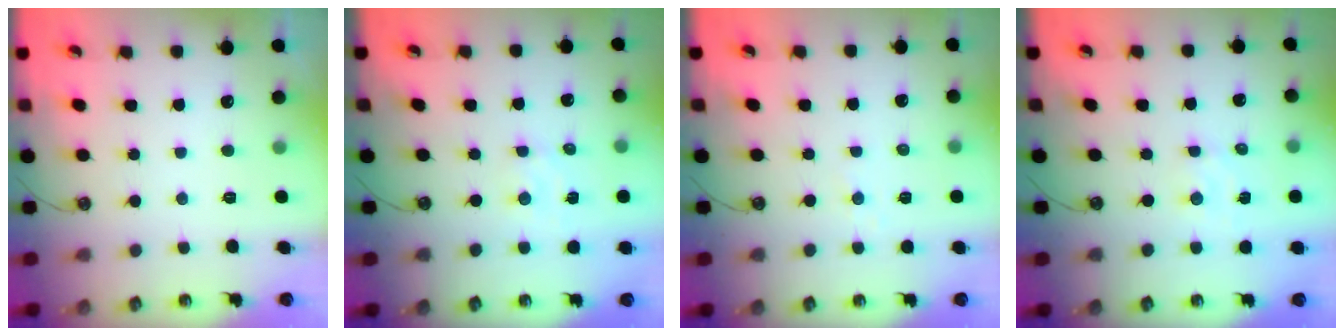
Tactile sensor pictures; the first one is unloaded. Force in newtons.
{"total": 2.2, "press": 2.2, "slide": 0.3}
{"total": 3.5, "press": 3.5, "slide": 0.5}
{"total": 2.2, "press": 2.2, "slide": 0.3}